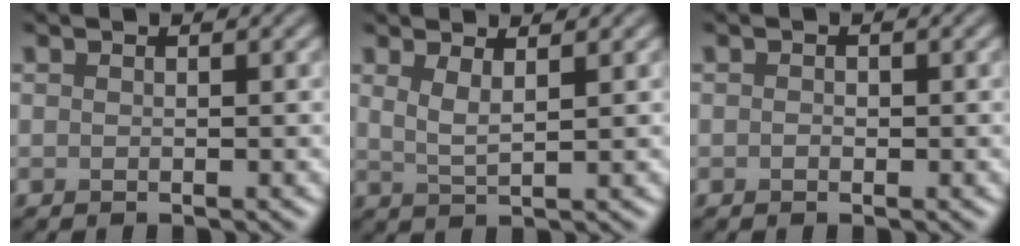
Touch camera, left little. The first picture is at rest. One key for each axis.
{"total": 2.2, "fx": 1.2, "fy": 0.6, "fz": 1.7, "tx": -0.032, "ty": -0.004, "tz": 0.024}
{"total": 0.5, "fx": 0.0, "fy": 0.5, "fz": 0.3, "tx": -0.003, "ty": -0.002, "tz": -0.002}